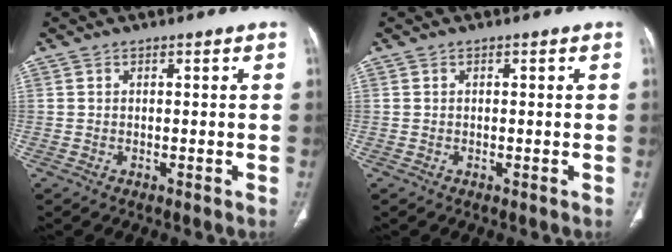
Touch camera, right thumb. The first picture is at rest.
{"total": 0.0}